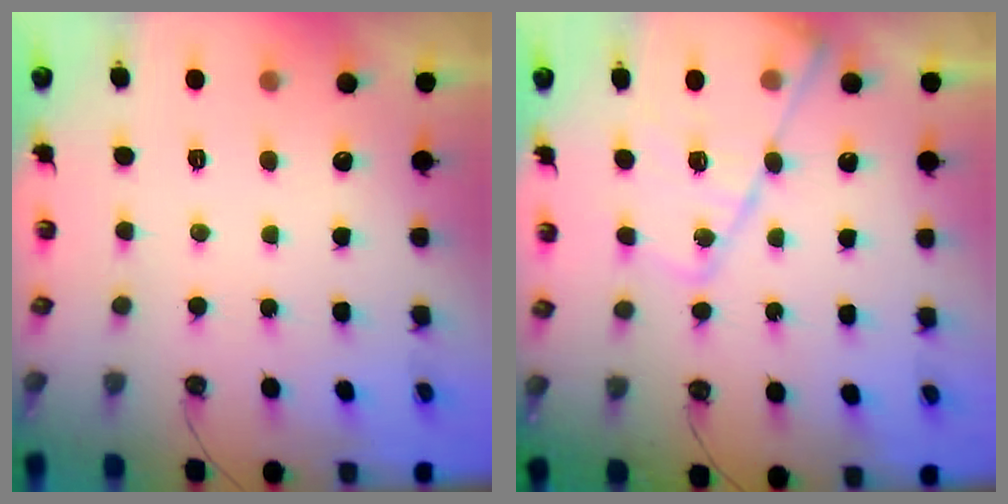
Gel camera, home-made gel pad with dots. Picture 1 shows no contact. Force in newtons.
{"total": 16.9, "press": 16.8, "slide": 1.6}